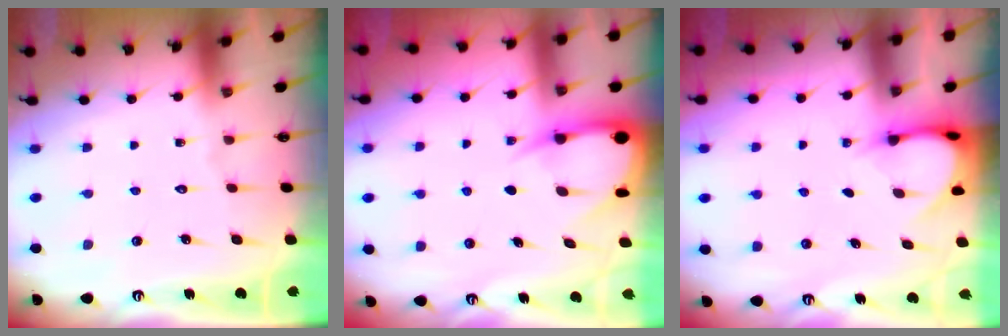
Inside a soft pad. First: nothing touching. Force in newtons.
{"total": 5.5, "press": 5.5, "slide": 0.8}
{"total": 3.8, "press": 3.8, "slide": 0.3}